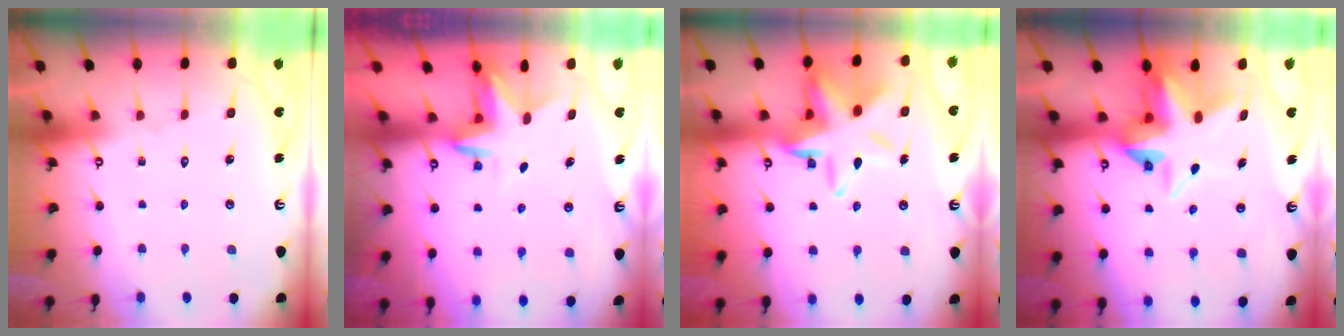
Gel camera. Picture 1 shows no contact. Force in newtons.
{"total": 2.6, "press": 2.6, "slide": 0.1}
{"total": 15.9, "press": 15.7, "slide": 2.3}
{"total": 8.4, "press": 8.2, "slide": 1.9}